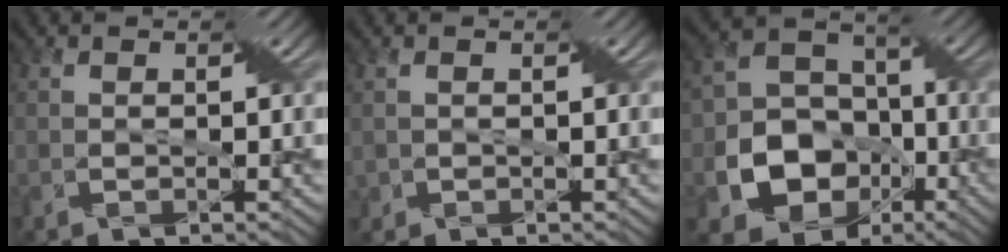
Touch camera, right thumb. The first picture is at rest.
{"total": 1.2, "force": [-0.1, 1.2, 0.0], "torque": [-0.010, -0.003, -0.003]}
{"total": 13.7, "force": [-4.5, 11.1, 6.7], "torque": [-0.161, -0.037, -0.074]}